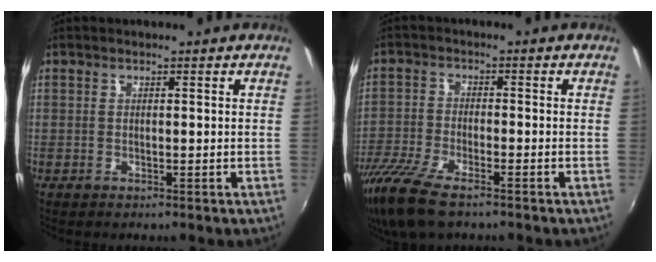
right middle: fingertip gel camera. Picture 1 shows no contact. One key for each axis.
{"total": 11.2, "fx": -8.2, "fy": 3.1, "fz": 7.0, "tx": -0.167, "ty": -0.042, "tz": -0.160}